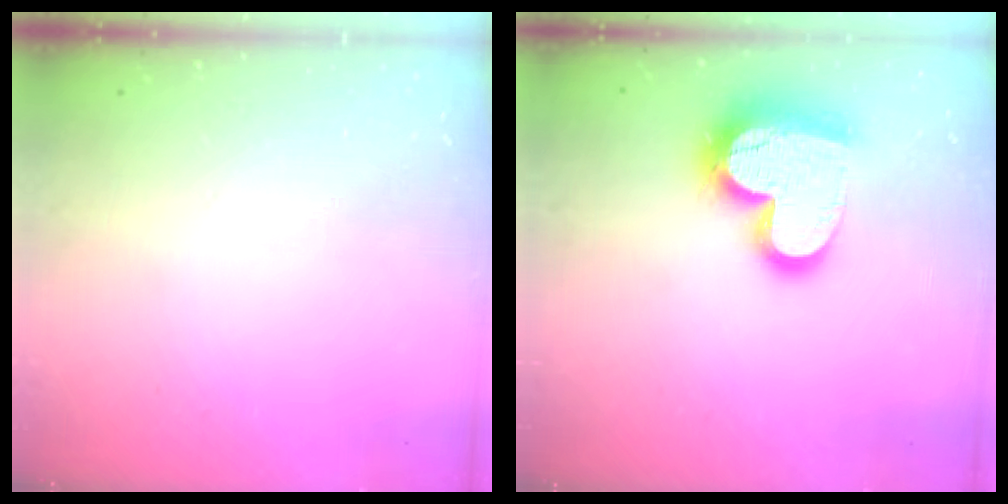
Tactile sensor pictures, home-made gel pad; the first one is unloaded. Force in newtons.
{"total": 18.4, "press": 18.4, "slide": 1.4}